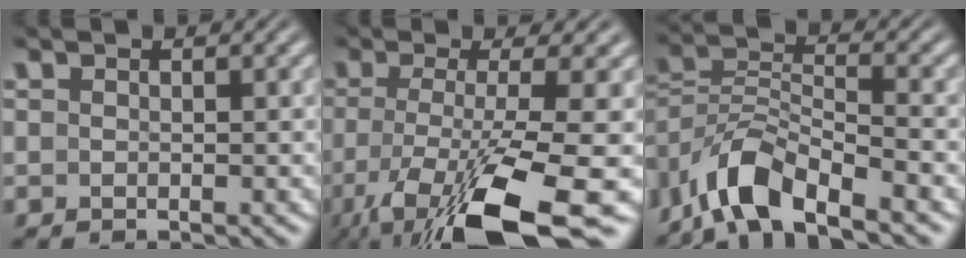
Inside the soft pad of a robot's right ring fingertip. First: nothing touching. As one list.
[{"total": 10.0, "force": [-5.3, 3.8, 7.6], "torque": [-0.152, -0.053, -0.052]}, {"total": 6.4, "force": [-3.1, 3.6, 4.2], "torque": [-0.100, -0.025, -0.043]}]